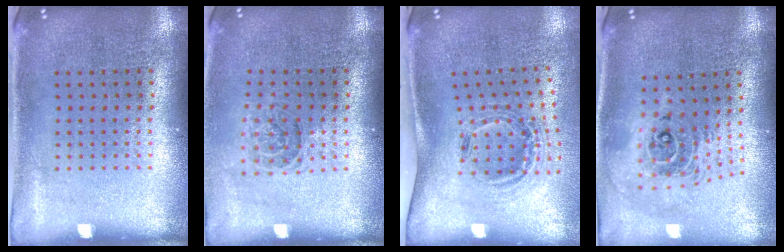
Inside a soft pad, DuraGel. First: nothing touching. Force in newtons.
{"total": 1.1, "press": 1.0, "slide": 0.4}
{"total": 1.2, "press": 1.0, "slide": 0.7}
{"total": 2.3, "press": 1.8, "slide": 1.5}